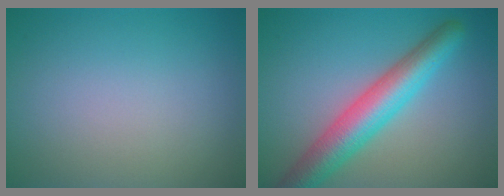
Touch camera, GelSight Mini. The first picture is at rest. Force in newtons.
{"total": 6.4, "press": 6.4, "slide": 0.3}